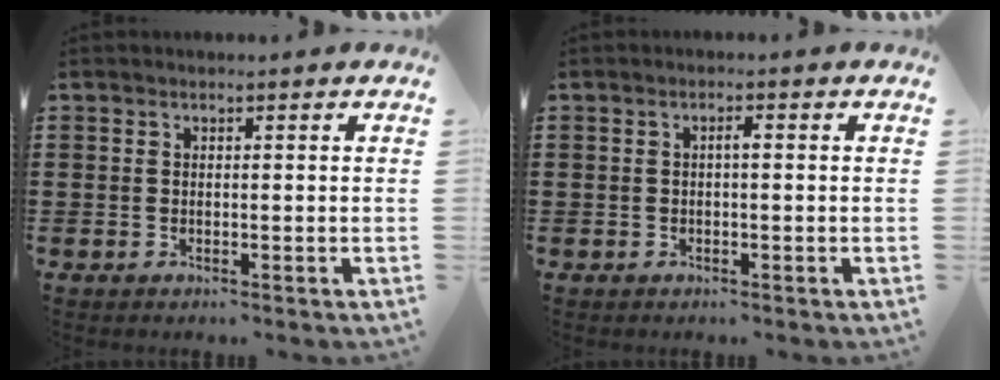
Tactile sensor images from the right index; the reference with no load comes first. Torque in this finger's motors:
{"motor_torque": [0.56, -0.35, 0.10, 0.03]}